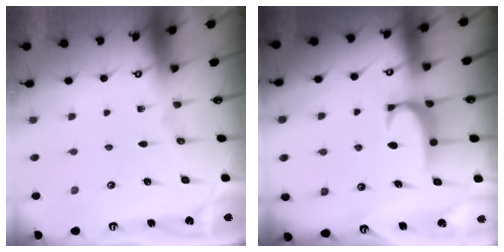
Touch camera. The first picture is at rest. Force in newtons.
{"total": 1.8, "press": 1.7, "slide": 0.5}